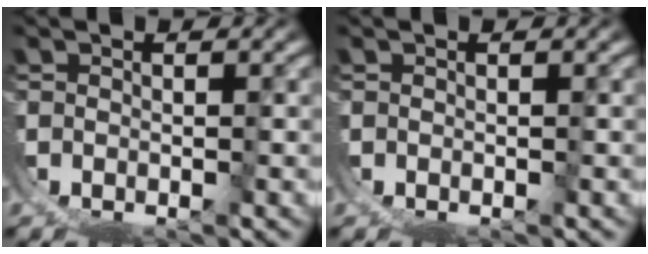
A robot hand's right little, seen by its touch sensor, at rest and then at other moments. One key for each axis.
{"total": 0.0}